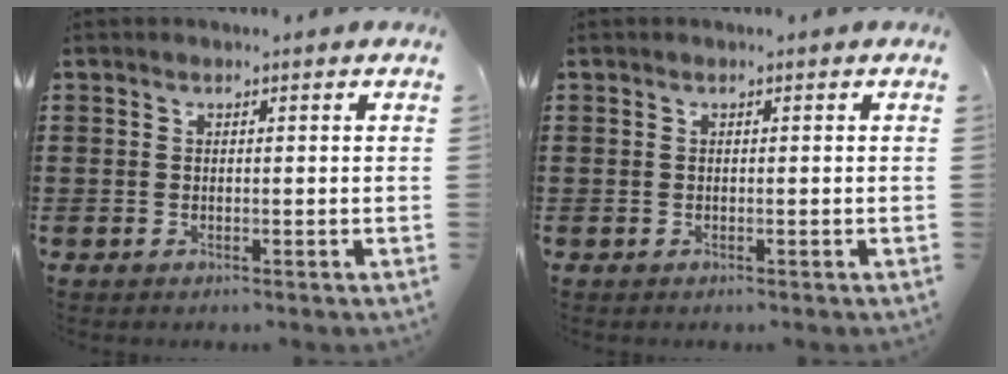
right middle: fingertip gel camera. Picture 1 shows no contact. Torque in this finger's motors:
{"motor_torque": [0.08, 0.01, 0.04, 0.00]}